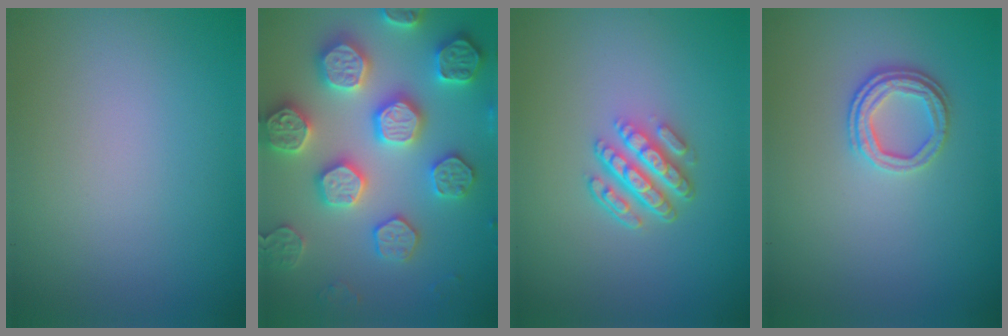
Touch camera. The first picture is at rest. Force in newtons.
{"total": 7.8, "press": 7.7, "slide": 1.7}
{"total": 4.7, "press": 3.3, "slide": 3.3}
{"total": 2.5, "press": 2.1, "slide": 1.4}